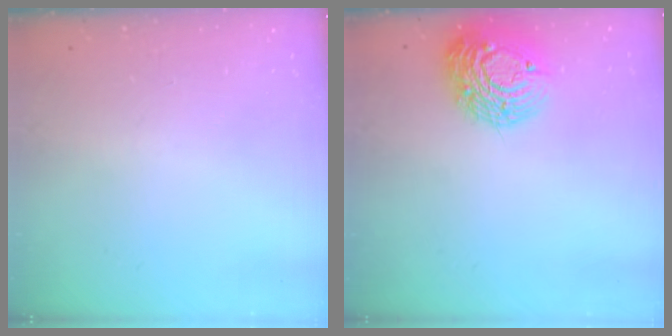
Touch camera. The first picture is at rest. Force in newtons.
{"total": 14.6, "press": 14.6, "slide": 1.1}